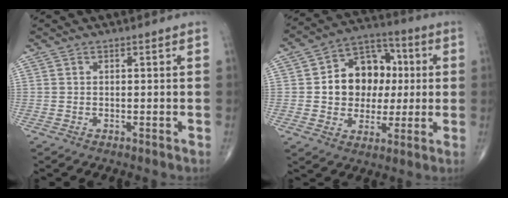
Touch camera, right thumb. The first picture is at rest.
{"total": 14.8, "force": [1.3, 11.6, 9.0], "torque": [-0.088, 0.025, 0.020]}